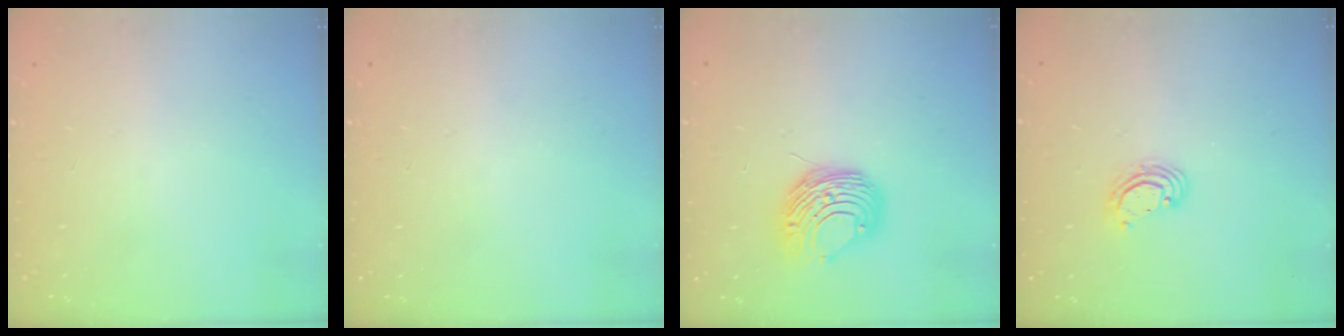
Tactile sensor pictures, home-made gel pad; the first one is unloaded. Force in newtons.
{"total": 0.0}
{"total": 10.3, "press": 10.2, "slide": 1.1}
{"total": 3.7, "press": 3.7, "slide": 0.2}